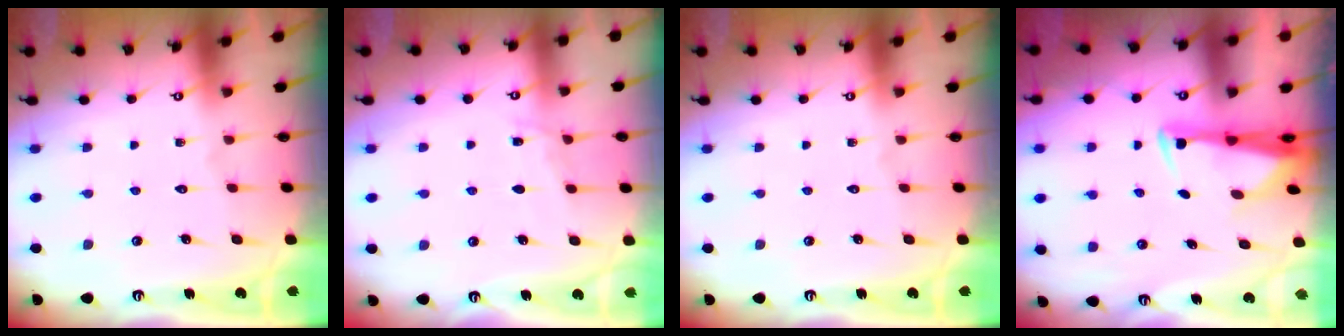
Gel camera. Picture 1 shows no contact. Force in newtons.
{"total": 3.9, "press": 3.9, "slide": 0.5}
{"total": 0.0}
{"total": 2.8, "press": 2.6, "slide": 1.0}